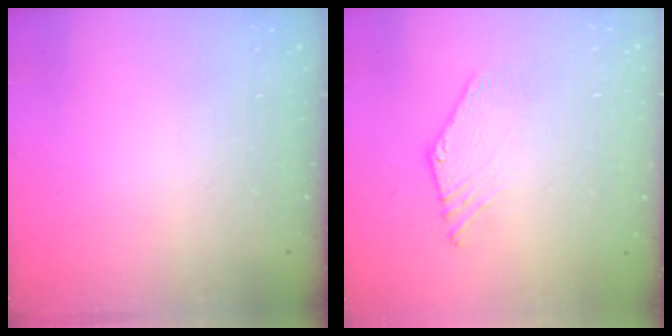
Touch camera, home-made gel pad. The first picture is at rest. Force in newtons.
{"total": 1.6, "press": 1.6, "slide": 0.1}